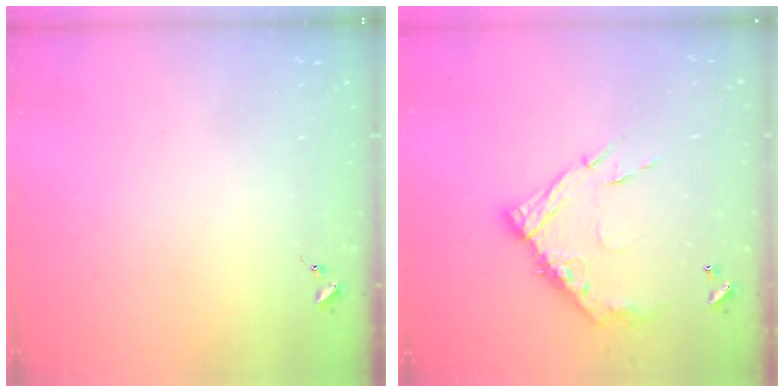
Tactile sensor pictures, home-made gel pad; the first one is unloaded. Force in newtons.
{"total": 14.5, "press": 14.4, "slide": 1.3}